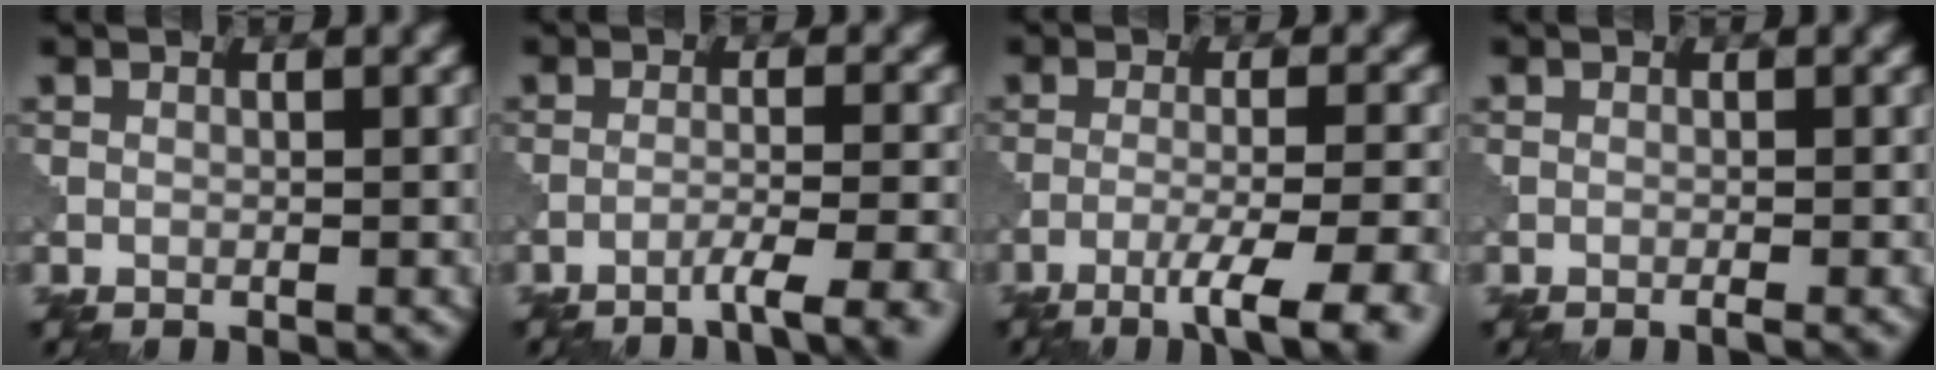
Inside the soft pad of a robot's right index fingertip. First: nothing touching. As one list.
[{"total": 4.2, "force": [-2.8, 0.5, 3.1], "torque": [-0.040, 0.007, -0.055]}, {"total": 7.0, "force": [-4.1, 1.2, 5.6], "torque": [-0.079, 0.002, -0.068]}, {"total": 0.7, "force": [-0.4, 0.0, 0.6], "torque": [-0.007, 0.000, -0.012]}]